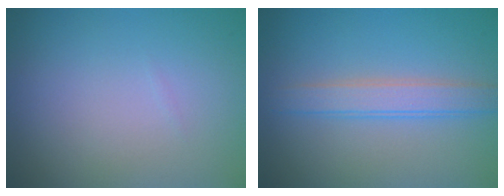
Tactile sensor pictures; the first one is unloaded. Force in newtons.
{"total": 2.8, "press": 2.8, "slide": 0.1}